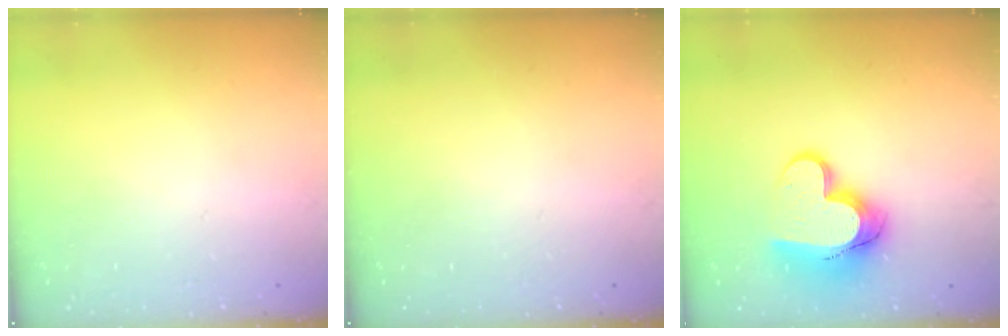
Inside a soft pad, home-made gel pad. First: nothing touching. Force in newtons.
{"total": 0.0}
{"total": 14.5, "press": 14.5, "slide": 1.2}